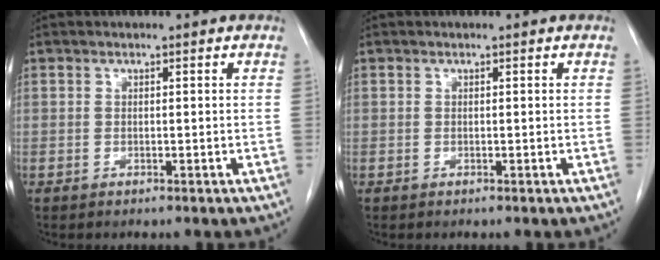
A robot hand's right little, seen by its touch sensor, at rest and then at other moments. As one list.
[{"total": 0.0}]